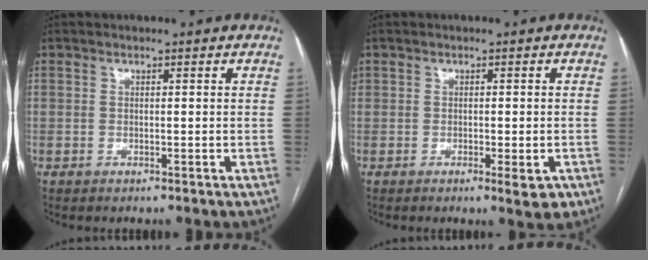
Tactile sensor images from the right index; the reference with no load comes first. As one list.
[{"total": 3.1, "force": [-1.1, 1.2, 2.6], "torque": [-0.036, 0.001, -0.004]}]